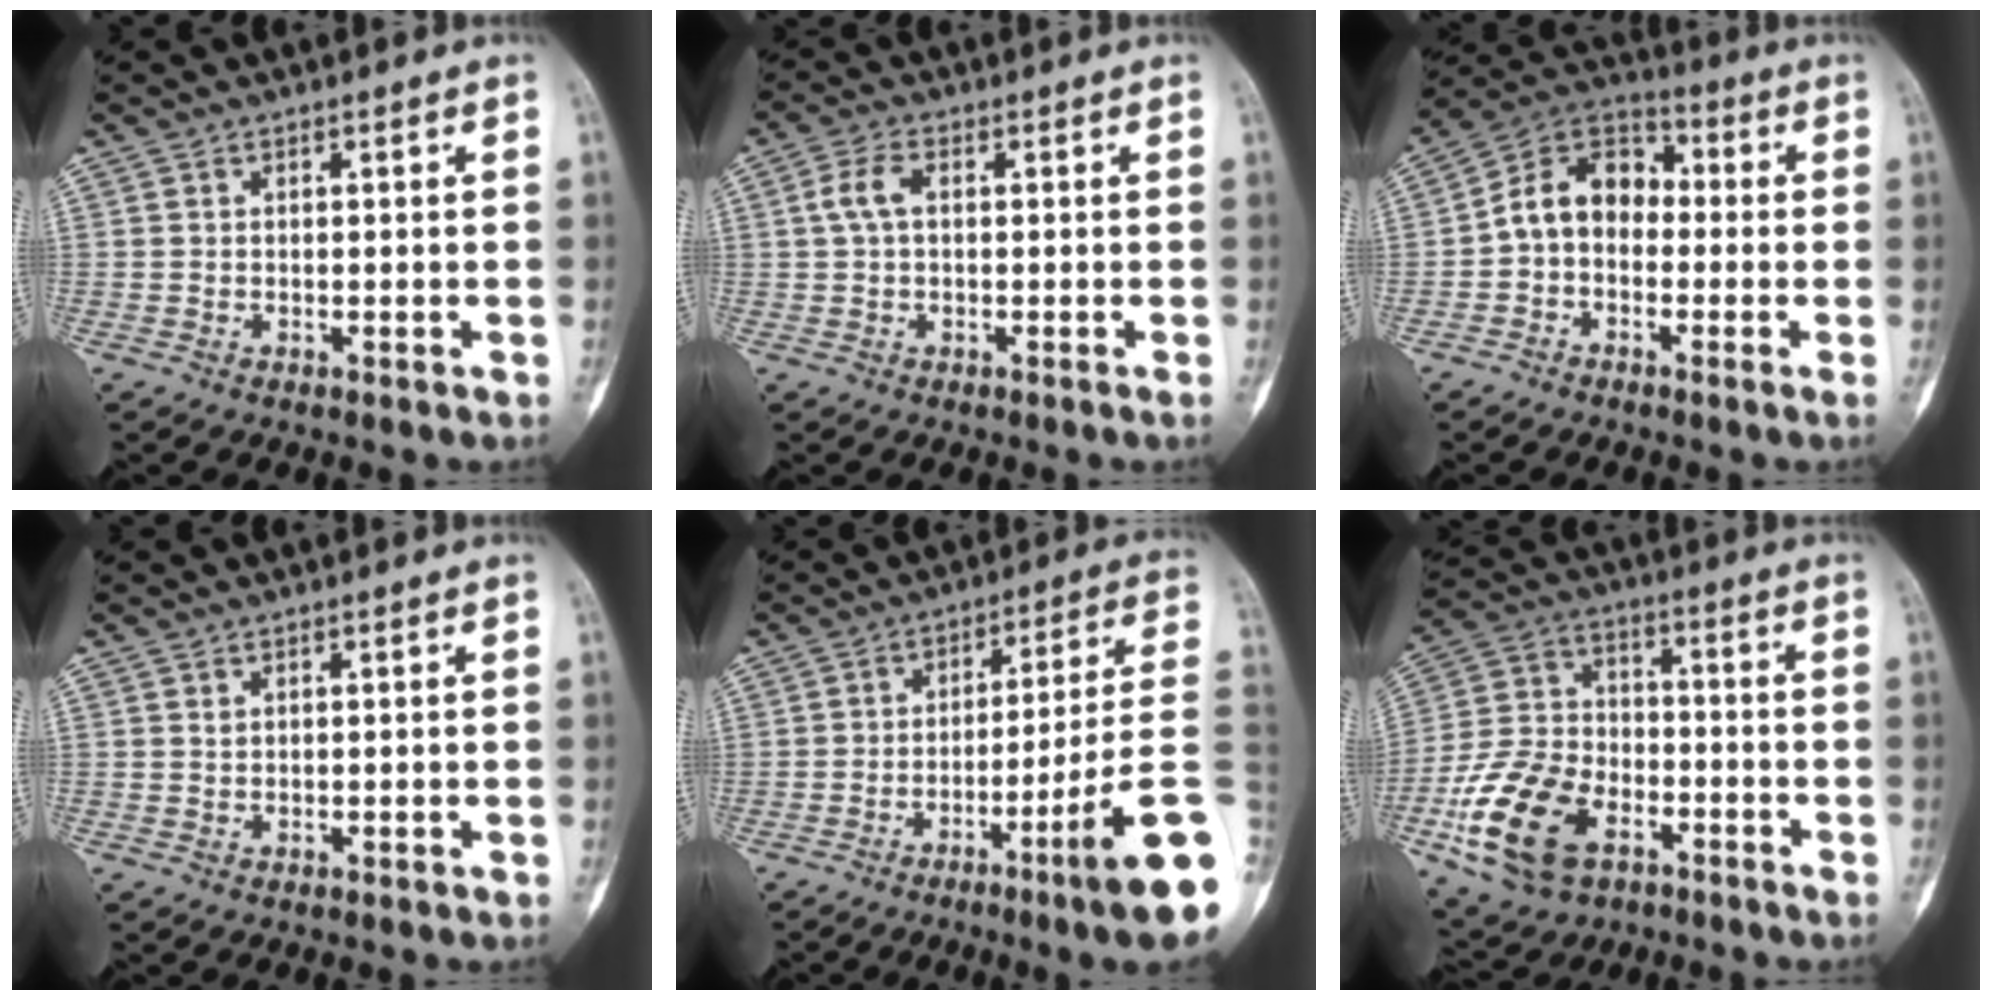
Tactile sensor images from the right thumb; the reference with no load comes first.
{"total": 3.9, "force": [0.5, 1.9, 3.4], "torque": [-0.083, 0.008, 0.004]}
{"total": 9.9, "force": [-1.0, 7.1, 6.8], "torque": [-0.095, 0.036, -0.039]}
{"total": 0.7, "force": [0.4, 0.4, 0.3], "torque": [0.001, 0.000, 0.007]}
{"total": 15.6, "force": [-6.0, -0.1, 14.3], "torque": [-0.183, 0.025, -0.096]}
{"total": 17.5, "force": [-7.6, 10.9, 11.3], "torque": [-0.214, 0.034, -0.141]}